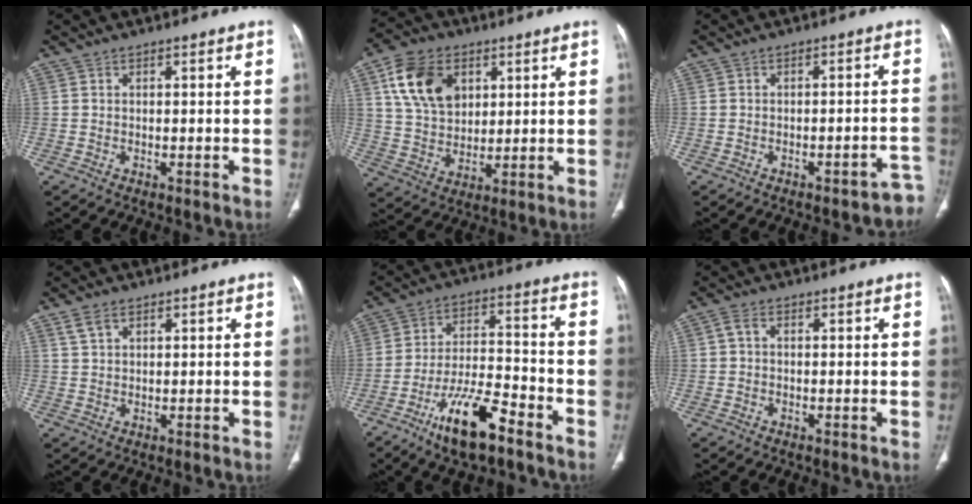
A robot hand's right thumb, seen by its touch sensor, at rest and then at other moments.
{"total": 13.6, "force": [5.3, 9.5, 8.2], "torque": [-0.126, -0.010, 0.101]}
{"total": 6.2, "force": [-4.7, 2.3, 3.3], "torque": [-0.015, 0.043, -0.055]}
{"total": 2.9, "force": [1.9, 1.6, 1.6], "torque": [-0.034, 0.001, 0.046]}
{"total": 13.2, "force": [-8.4, 4.1, 9.3], "torque": [-0.170, 0.050, -0.149]}
{"total": 1.6, "force": [0.3, 1.0, 1.2], "torque": [-0.026, 0.006, 0.004]}